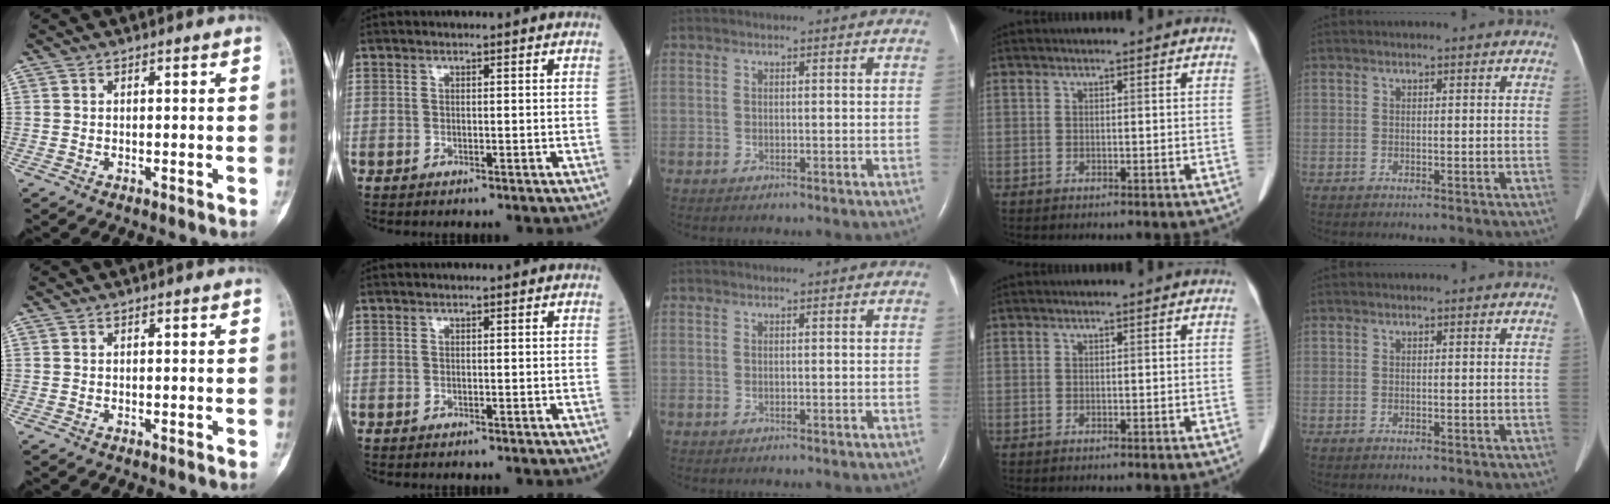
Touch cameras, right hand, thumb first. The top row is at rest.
{}